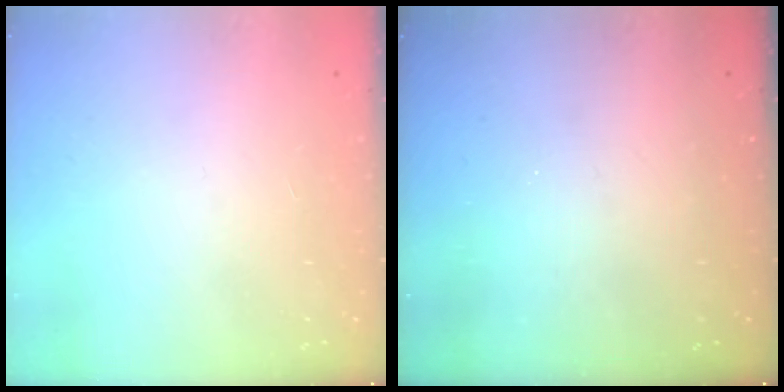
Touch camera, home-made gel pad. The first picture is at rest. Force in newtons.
{"total": 0.0}